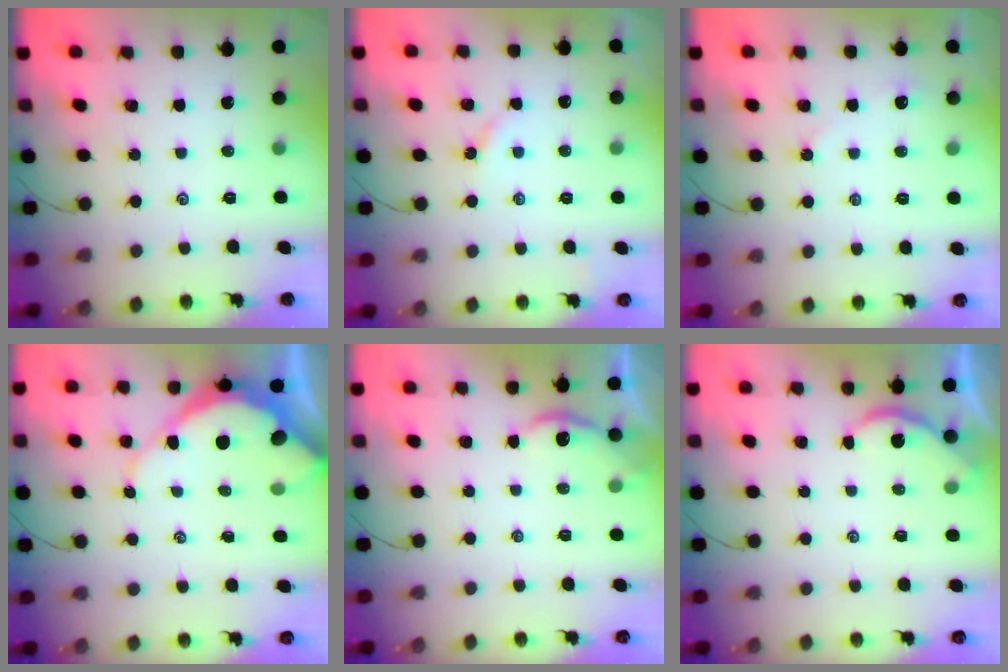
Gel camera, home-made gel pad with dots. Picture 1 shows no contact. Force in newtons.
{"total": 2.5, "press": 2.5, "slide": 0.3}
{"total": 2.3, "press": 2.3, "slide": 0.3}
{"total": 9.8, "press": 9.8, "slide": 0.9}
{"total": 2.9, "press": 2.9, "slide": 0.1}
{"total": 1.3, "press": 1.3, "slide": 0.2}